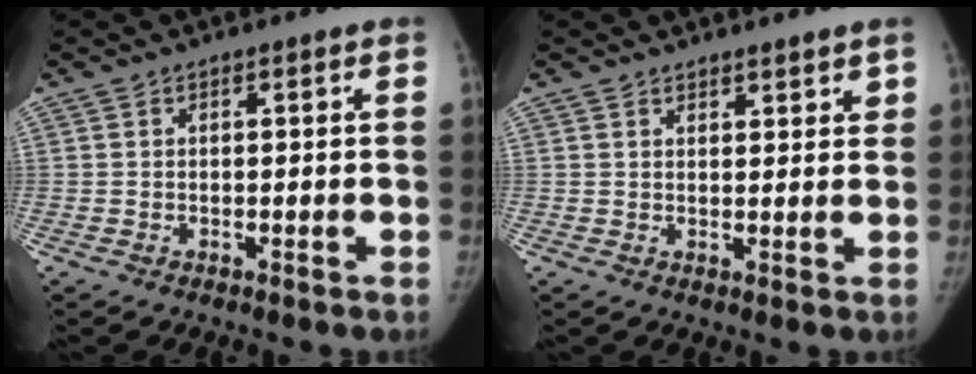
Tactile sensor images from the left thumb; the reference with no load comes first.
{"total": 3.1, "force": [2.7, 1.2, 1.1], "torque": [0.008, -0.014, 0.037]}